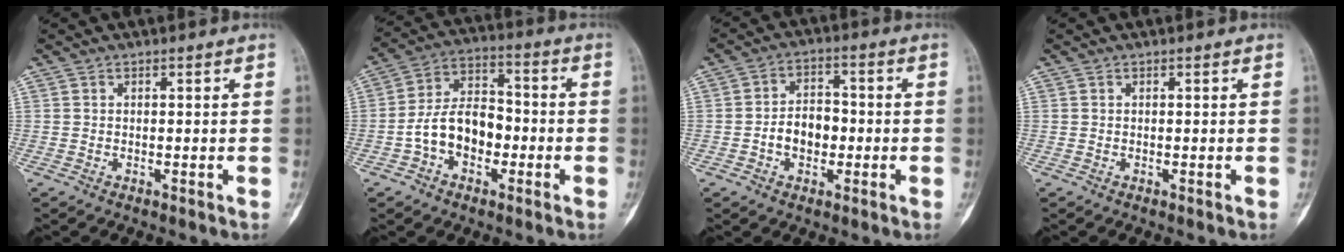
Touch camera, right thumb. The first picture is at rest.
{"total": 11.2, "force": [-3.1, 7.6, 7.7], "torque": [-0.120, 0.046, -0.064]}
{"total": 7.0, "force": [-1.4, 4.9, 4.7], "torque": [-0.057, 0.024, -0.031]}
{"total": 0.0}